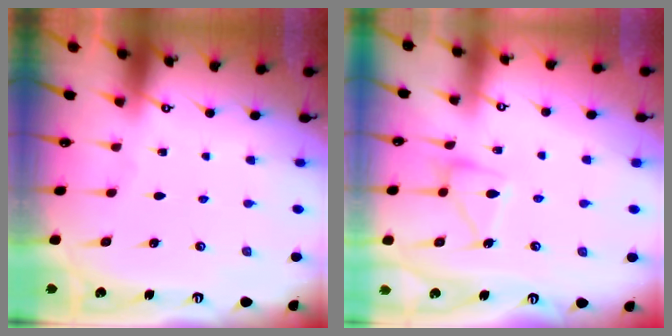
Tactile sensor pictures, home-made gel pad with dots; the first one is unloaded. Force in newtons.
{"total": 12.3, "press": 12.3, "slide": 0.7}